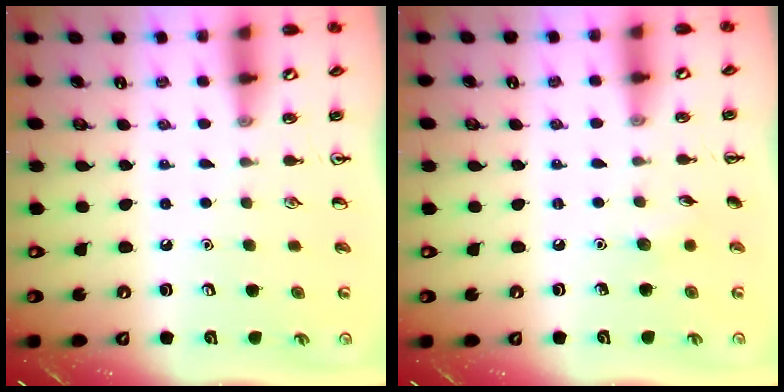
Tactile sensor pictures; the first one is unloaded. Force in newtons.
{"total": 4.2, "press": 4.0, "slide": 1.3}